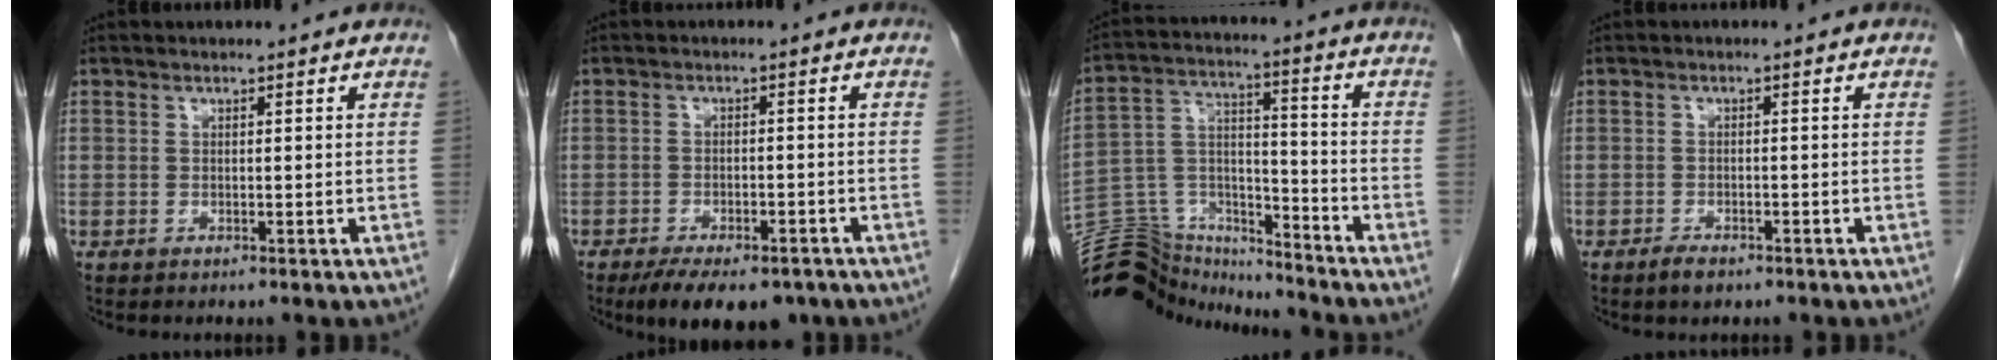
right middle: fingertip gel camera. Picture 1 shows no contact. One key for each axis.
{"total": 10.6, "fx": -7.9, "fy": 4.3, "fz": 5.6, "tx": -0.076, "ty": -0.004, "tz": -0.114}
{"total": 14.5, "fx": -14.2, "fy": 3.1, "fz": 1.2, "tx": -0.038, "ty": 0.057, "tz": -0.249}
{"total": 2.1, "fx": -1.6, "fy": 0.9, "fz": 1.2, "tx": -0.023, "ty": -0.001, "tz": -0.022}